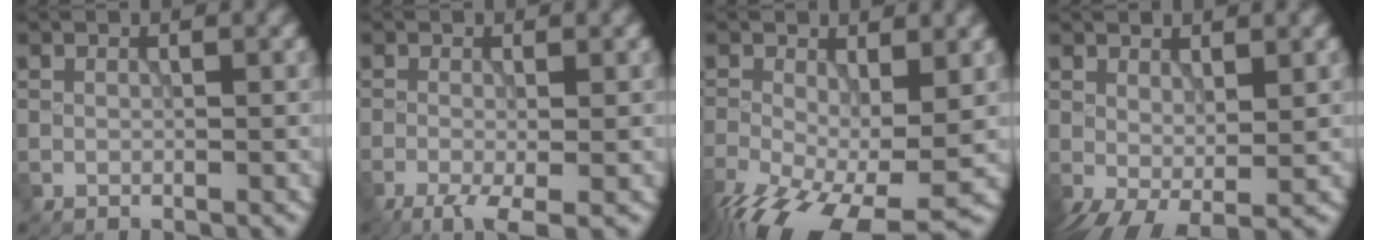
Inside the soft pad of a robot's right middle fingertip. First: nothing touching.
{"total": 4.2, "force": [-2.3, 1.1, 3.4], "torque": [-0.061, -0.006, -0.045]}
{"total": 13.2, "force": [-5.7, 5.7, 10.5], "torque": [-0.213, -0.050, -0.082]}
{"total": 4.2, "force": [-0.4, 1.9, 3.8], "torque": [-0.079, -0.008, 0.000]}